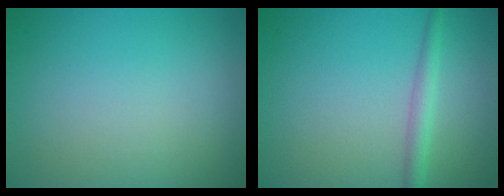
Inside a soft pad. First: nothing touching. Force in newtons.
{"total": 1.9, "press": 1.8, "slide": 0.1}